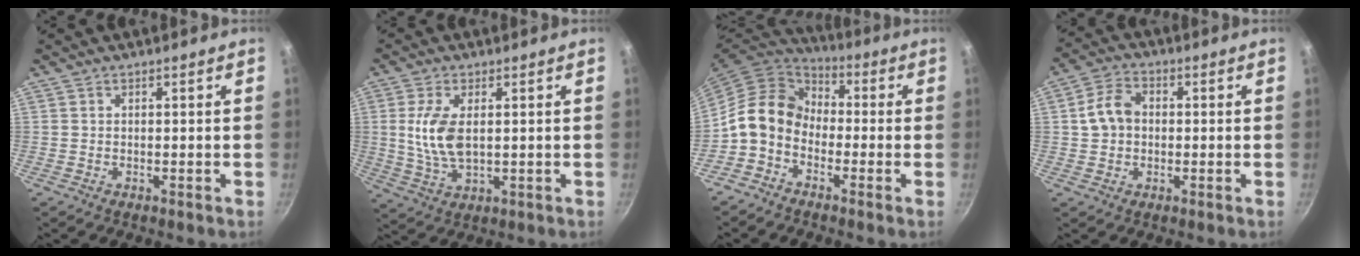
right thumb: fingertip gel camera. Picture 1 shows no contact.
{"total": 8.9, "force": [1.1, 4.5, 7.6], "torque": [-0.153, -0.005, 0.026]}
{"total": 10.9, "force": [-2.4, 8.5, 6.5], "torque": [-0.089, 0.043, -0.070]}
{"total": 6.8, "force": [0.3, 5.3, 4.2], "torque": [-0.061, 0.021, -0.002]}